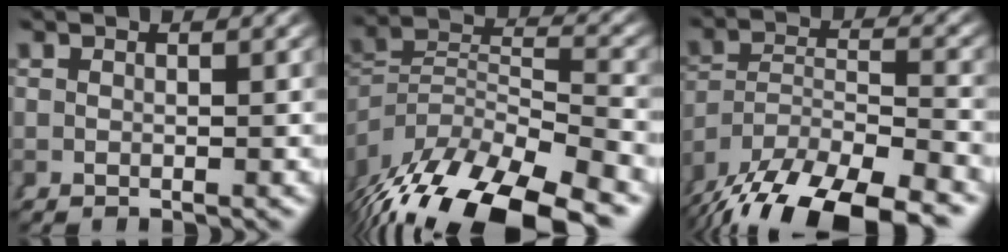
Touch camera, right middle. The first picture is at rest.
{"total": 10.1, "force": [-4.6, 5.7, 6.9], "torque": [-0.137, -0.043, -0.053]}
{"total": 10.3, "force": [-6.4, 5.8, 5.6], "torque": [-0.102, -0.029, -0.092]}